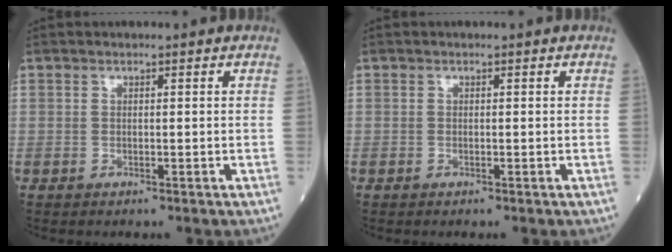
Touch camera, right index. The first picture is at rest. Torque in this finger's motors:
{"motor_torque": [0.06, 0.01, 0.04, -0.01]}